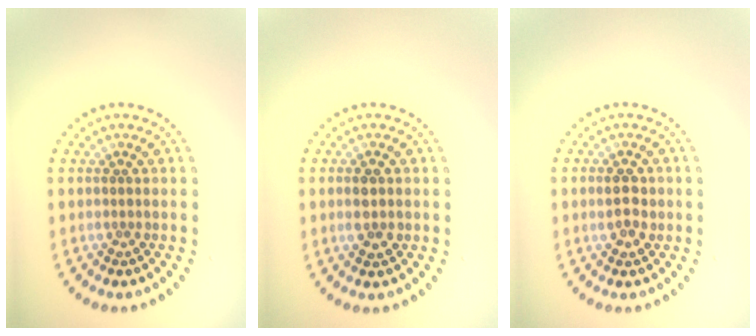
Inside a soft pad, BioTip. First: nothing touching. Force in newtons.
{"total": 1.8, "press": 1.8, "slide": 0.1}
{"total": 2.4, "press": 2.4, "slide": 0.2}